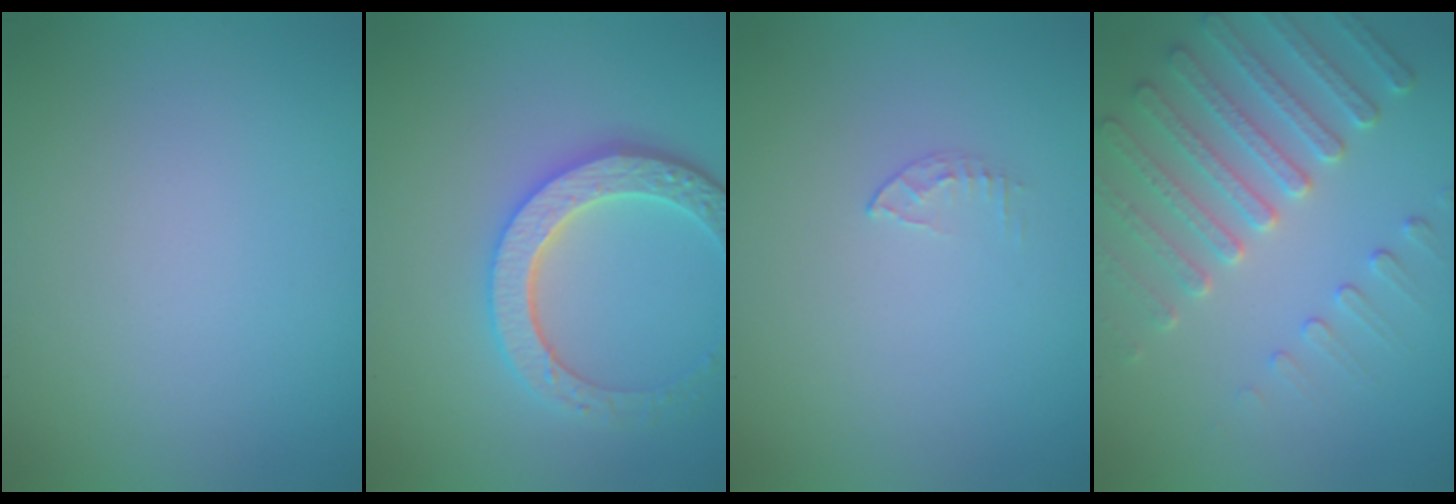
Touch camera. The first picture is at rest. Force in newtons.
{"total": 4.9, "press": 4.2, "slide": 2.4}
{"total": 0.6, "press": 0.4, "slide": 0.4}
{"total": 5.0, "press": 4.5, "slide": 2.0}